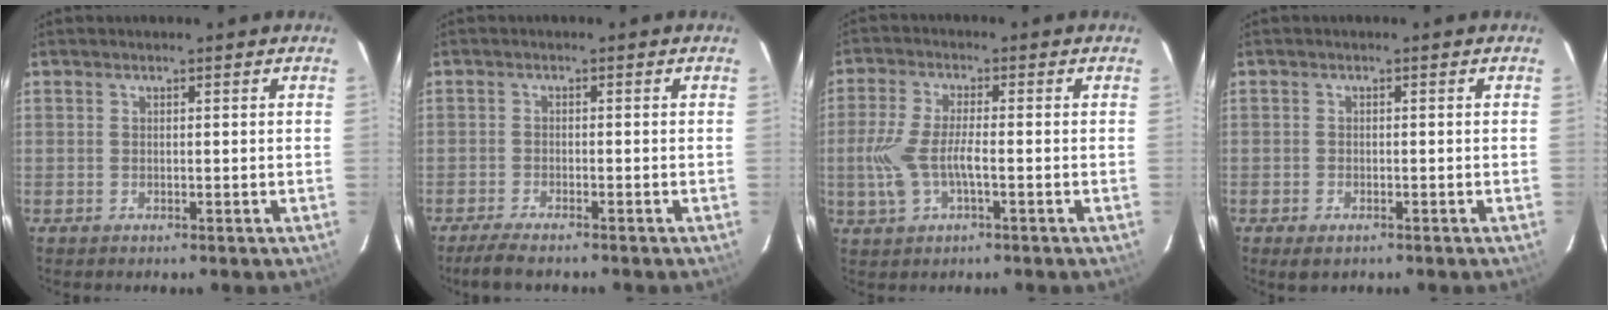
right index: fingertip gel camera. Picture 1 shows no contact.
{"total": 4.5, "force": [-3.8, 0.5, 2.3], "torque": [-0.064, -0.014, -0.071]}
{"total": 8.0, "force": [-1.8, 2.8, 7.2], "torque": [-0.161, -0.002, -0.035]}
{"total": 2.4, "force": [-1.5, 1.3, 1.3], "torque": [-0.027, -0.007, -0.025]}